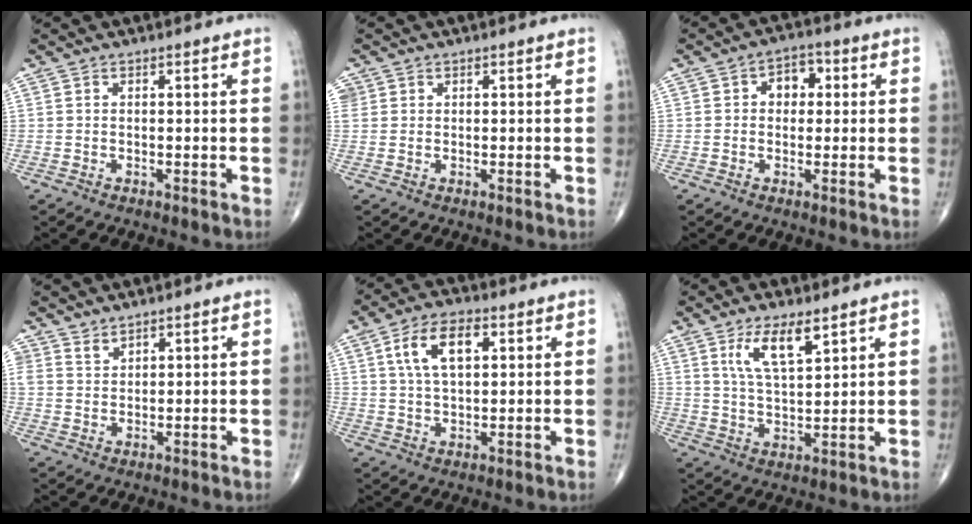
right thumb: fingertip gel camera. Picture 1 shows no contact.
{"total": 2.1, "force": [0.8, 1.9, 0.4], "torque": [0.002, 0.006, 0.015]}
{"total": 5.0, "force": [0.8, 3.8, 3.2], "torque": [-0.018, 0.011, 0.004]}
{"total": 2.3, "force": [2.0, 1.0, 0.2], "torque": [0.012, -0.017, 0.036]}
{"total": 9.3, "force": [3.0, 4.7, 7.4], "torque": [-0.129, 0.001, 0.053]}
{"total": 8.2, "force": [4.6, 2.7, 6.3], "torque": [-0.111, -0.025, 0.092]}